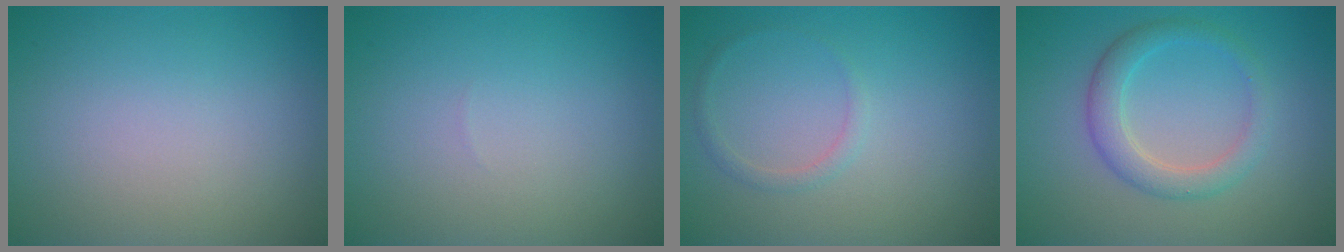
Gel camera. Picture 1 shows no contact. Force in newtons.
{"total": 0.0}
{"total": 0.9, "press": 0.9, "slide": 0.1}
{"total": 3.0, "press": 3.0, "slide": 0.1}